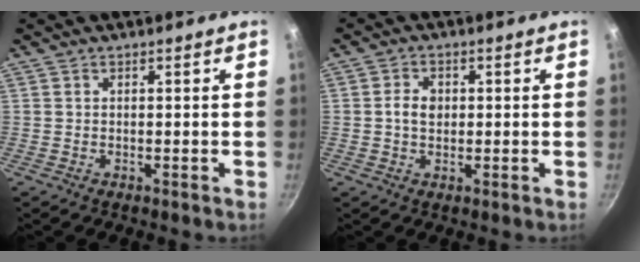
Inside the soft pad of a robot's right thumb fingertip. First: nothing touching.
{"total": 3.7, "force": [0.3, 2.8, 2.4], "torque": [-0.031, 0.005, 0.000]}